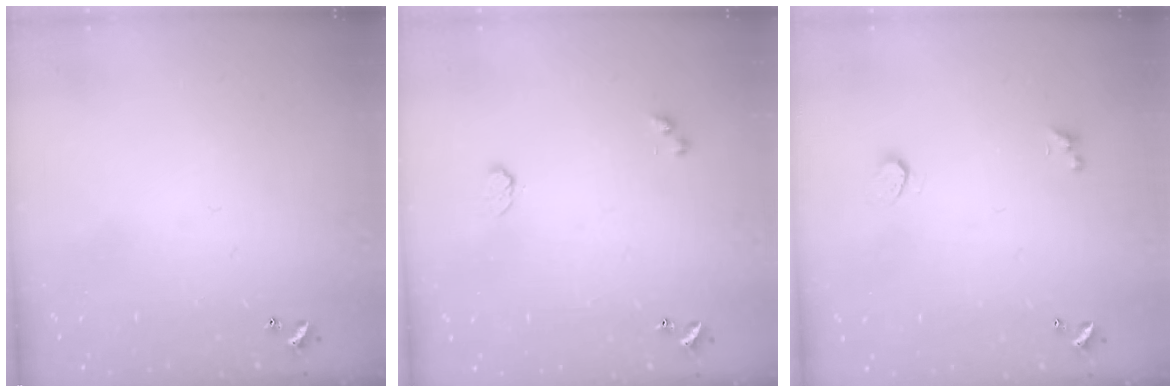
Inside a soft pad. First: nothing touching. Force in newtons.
{"total": 2.9, "press": 2.9, "slide": 0.5}
{"total": 0.9, "press": 0.8, "slide": 0.4}